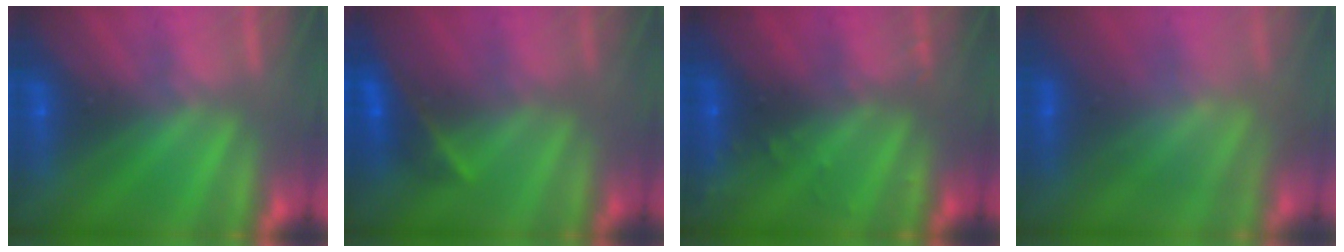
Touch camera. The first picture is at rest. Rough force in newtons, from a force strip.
{"total": 2.4}
{"total": 3.1}
{"total": 3.9}